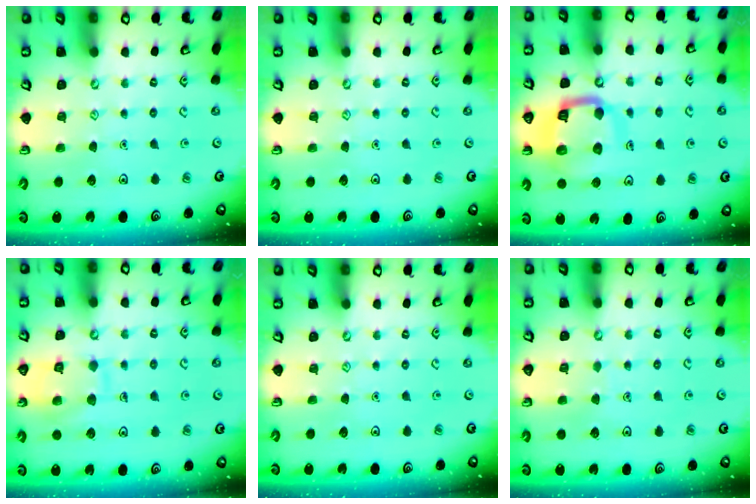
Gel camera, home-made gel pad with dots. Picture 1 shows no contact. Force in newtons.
{"total": 0.0}
{"total": 12.5, "press": 12.4, "slide": 1.6}
{"total": 10.6, "press": 10.6, "slide": 0.9}
{"total": 0.0}
{"total": 3.3, "press": 3.3, "slide": 0.3}